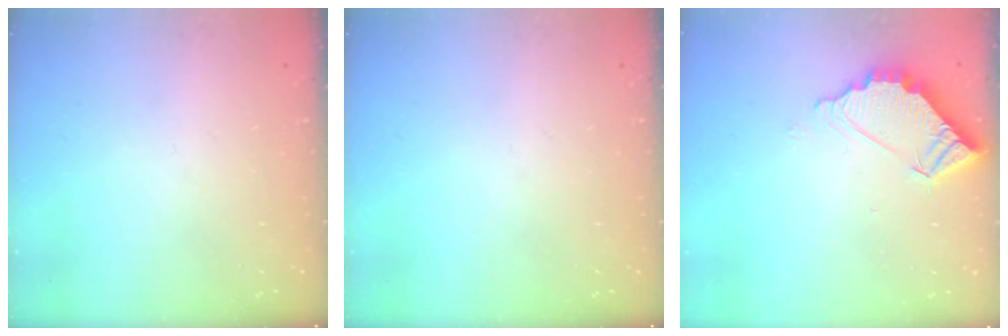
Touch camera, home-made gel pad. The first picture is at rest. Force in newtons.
{"total": 0.0}
{"total": 6.2, "press": 6.2, "slide": 0.4}